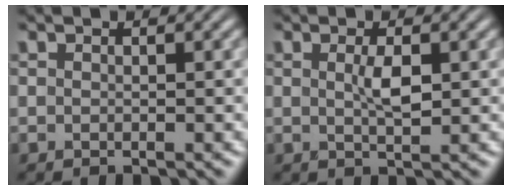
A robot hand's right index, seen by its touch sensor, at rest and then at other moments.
{"total": 2.0, "force": [0.5, 0.0, 1.9], "torque": [-0.032, -0.010, 0.012]}